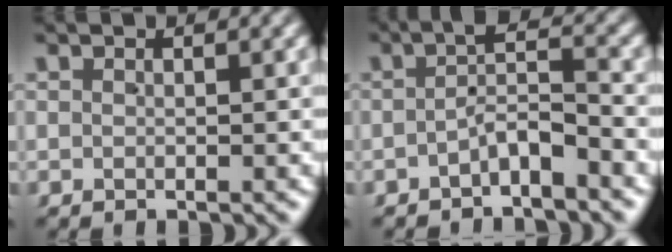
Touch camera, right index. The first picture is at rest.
{"total": 2.6, "force": [-1.9, 0.5, 1.7], "torque": [-0.019, 0.002, -0.034]}